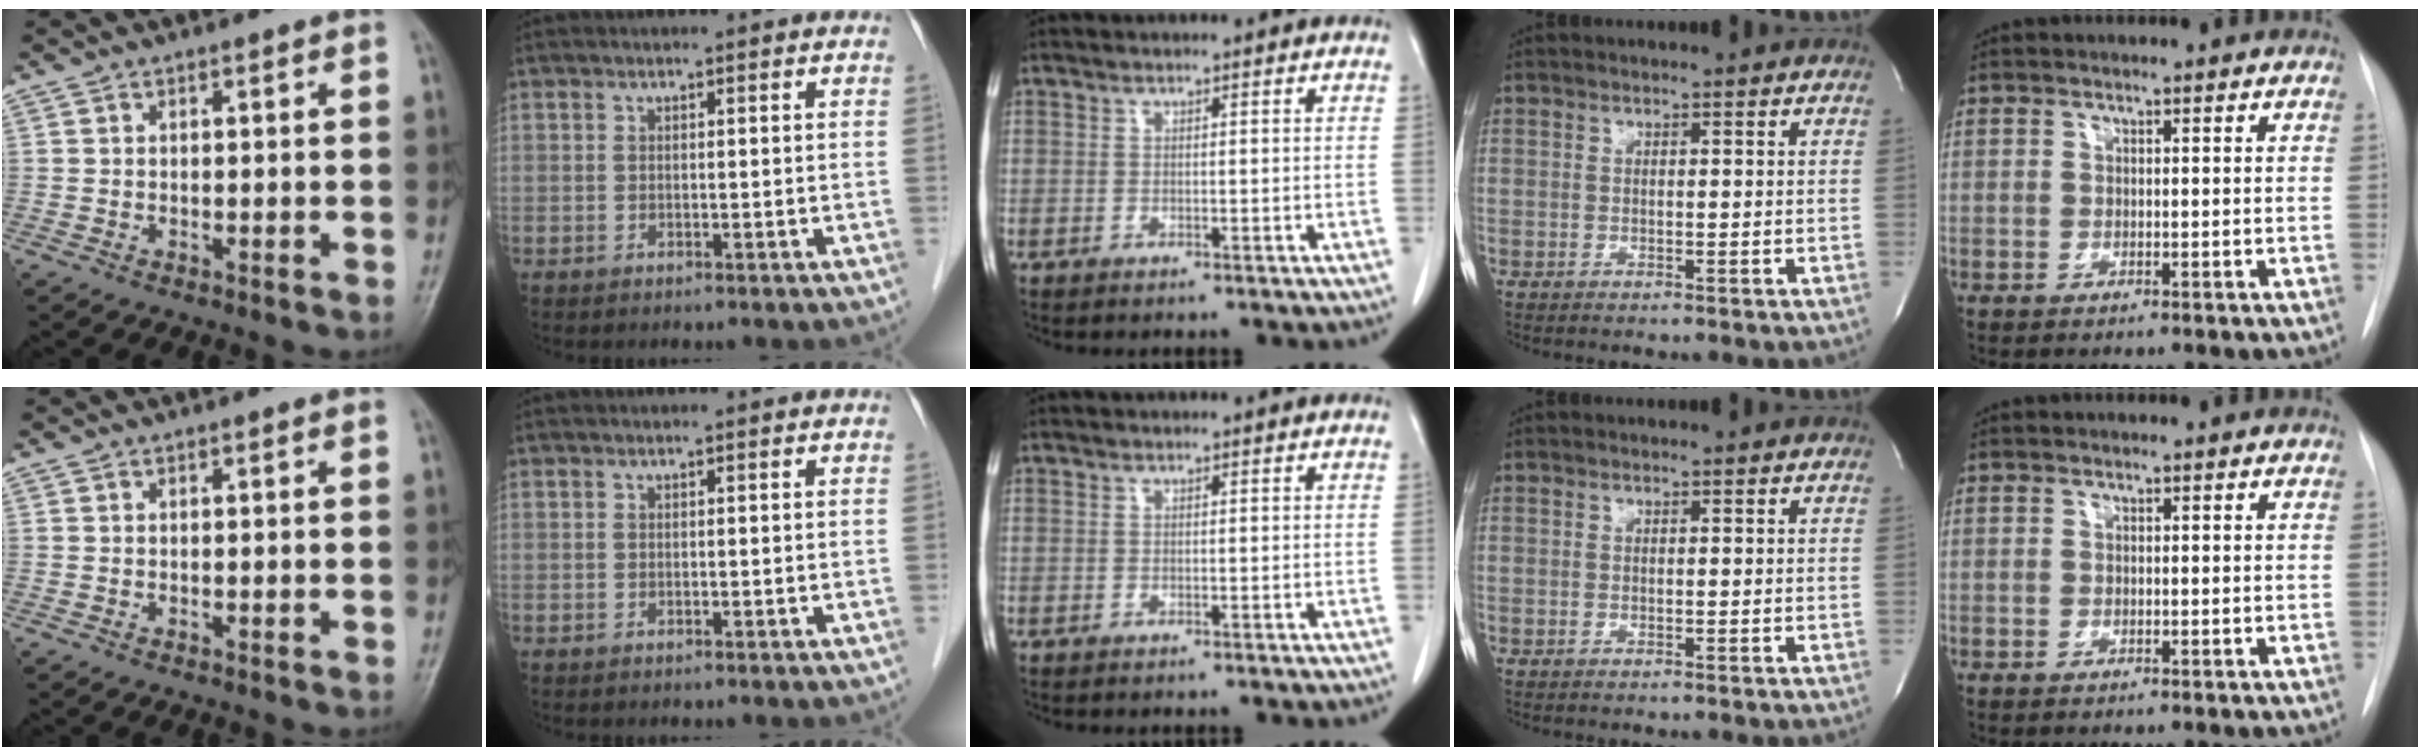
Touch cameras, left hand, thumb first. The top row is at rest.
{}